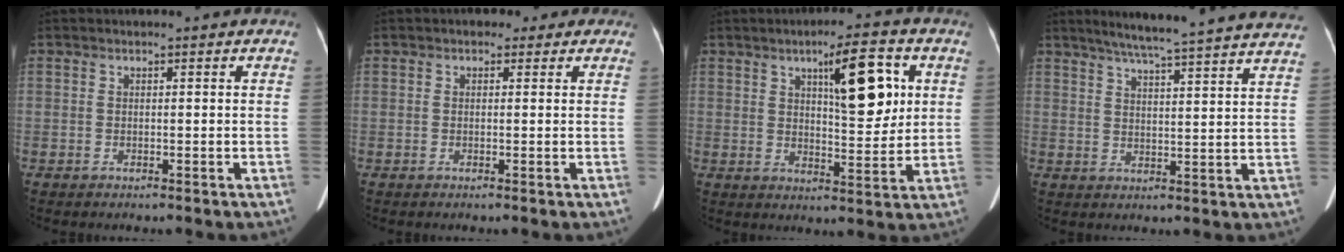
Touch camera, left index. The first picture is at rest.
{"total": 2.6, "force": [1.4, 1.9, 1.1], "torque": [-0.010, 0.016, 0.013]}
{"total": 10.2, "force": [3.7, 2.6, 9.1], "torque": [-0.135, 0.008, 0.057]}
{"total": 22.2, "force": [19.9, -0.2, 9.9], "torque": [-0.153, -0.012, 0.250]}